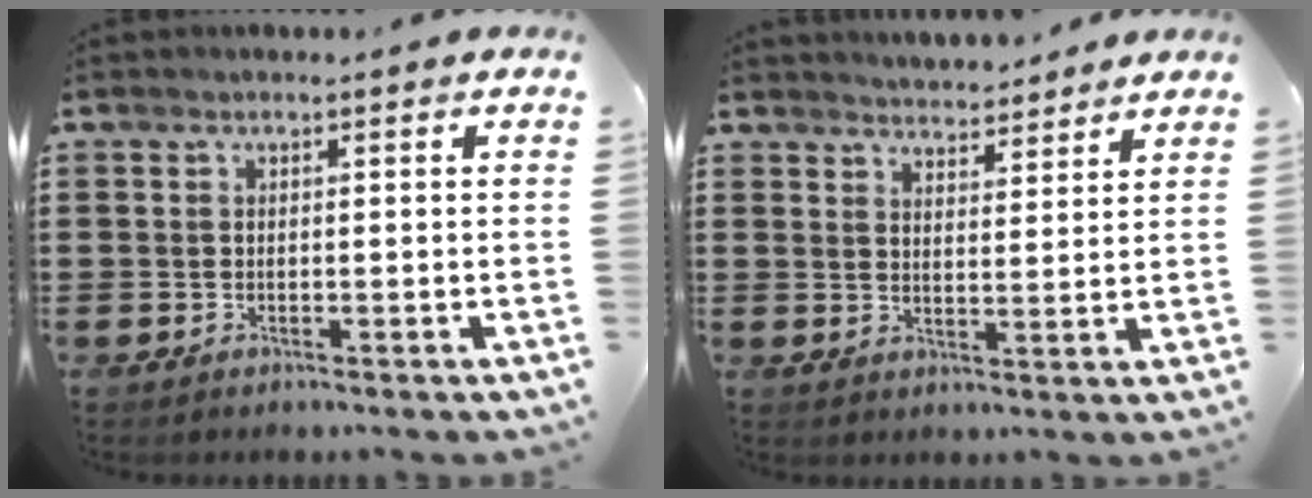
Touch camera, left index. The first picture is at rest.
{"total": 3.6, "force": [3.6, 0.1, -0.1], "torque": [-0.010, -0.016, 0.066]}